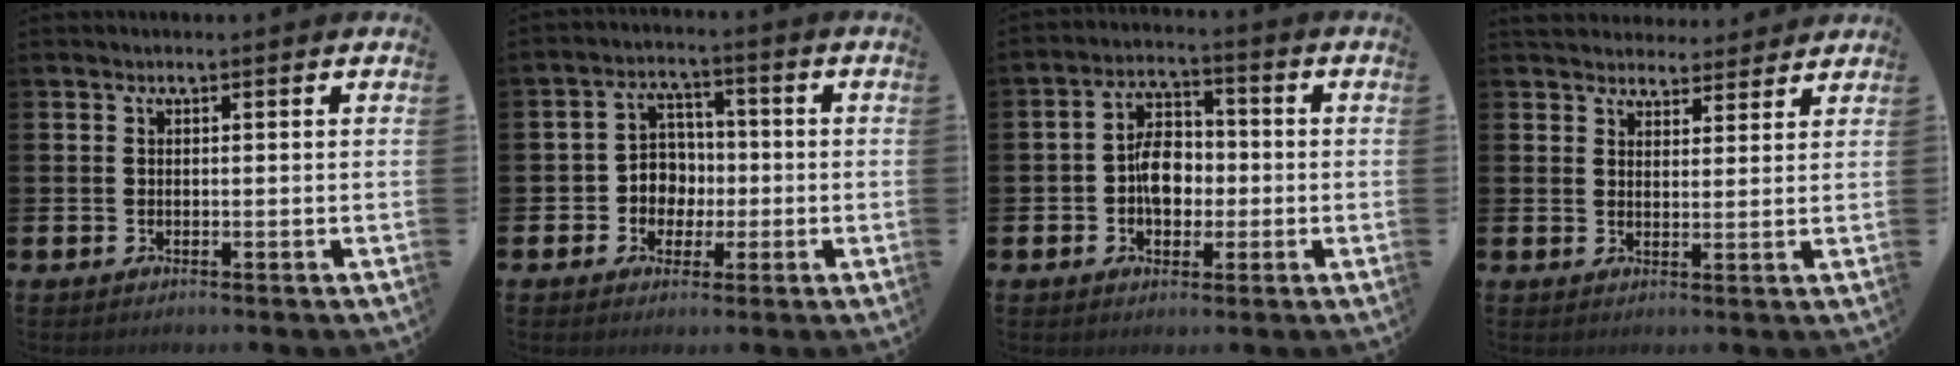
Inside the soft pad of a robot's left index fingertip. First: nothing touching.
{"total": 5.1, "force": [-0.3, 4.8, 1.7], "torque": [-0.041, 0.008, -0.013]}
{"total": 6.1, "force": [-0.5, 4.2, 4.4], "torque": [-0.072, 0.010, -0.014]}
{"total": 4.3, "force": [4.1, 1.3, -0.1], "torque": [0.001, -0.024, 0.074]}